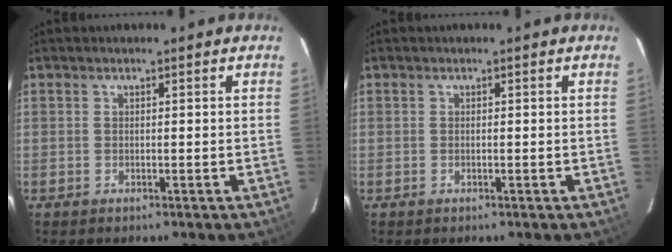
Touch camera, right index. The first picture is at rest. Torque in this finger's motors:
{"motor_torque": [0.03, -0.01, 0.03, 0.00]}